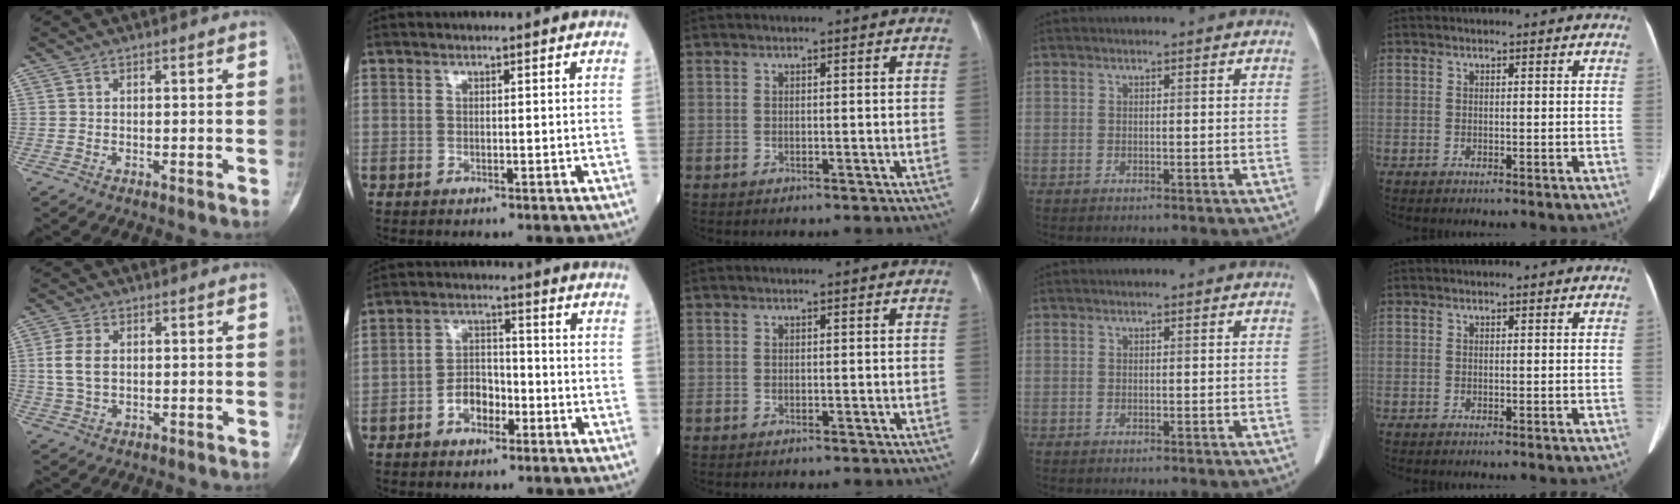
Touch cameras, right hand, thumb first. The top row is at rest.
{"thumb": {"total": 5.5, "force": [0.6, 3.5, 4.2], "torque": [-0.094, 0.004, 0.014]}, "index": {"total": 5.1, "force": [-2.4, 3.2, 3.2], "torque": [-0.053, 0.016, -0.045]}}